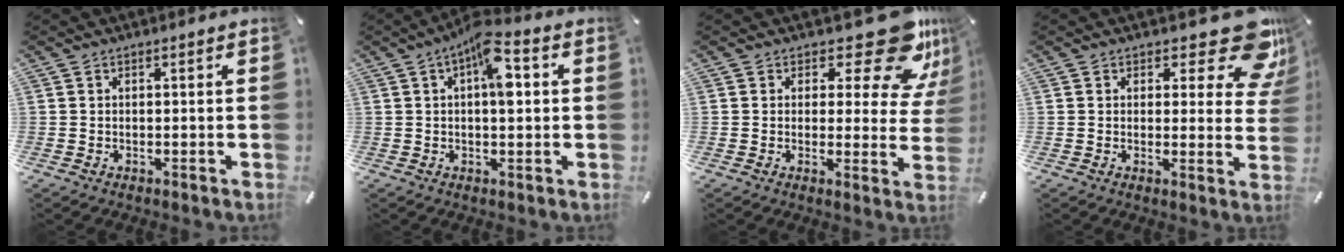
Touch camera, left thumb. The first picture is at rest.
{"total": 8.6, "force": [2.0, 3.6, 7.5], "torque": [-0.105, -0.002, 0.027]}
{"total": 15.8, "force": [9.7, 6.4, 10.7], "torque": [-0.128, -0.073, 0.160]}
{"total": 13.0, "force": [8.2, 5.5, 8.5], "torque": [-0.090, -0.065, 0.139]}